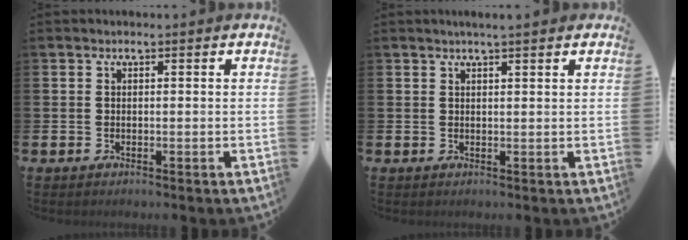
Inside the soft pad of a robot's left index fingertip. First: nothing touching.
{"total": 2.2, "force": [2.0, 0.1, 1.0], "torque": [-0.014, -0.003, 0.034]}